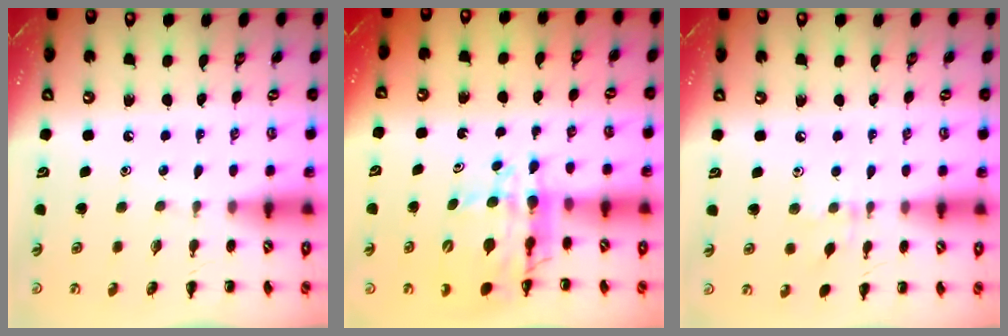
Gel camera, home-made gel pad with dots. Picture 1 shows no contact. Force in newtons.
{"total": 9.9, "press": 9.5, "slide": 2.6}
{"total": 5.2, "press": 5.0, "slide": 1.3}